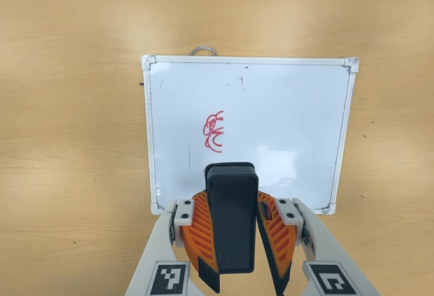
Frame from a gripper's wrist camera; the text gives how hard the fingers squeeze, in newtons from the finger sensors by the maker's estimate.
{"total": 11.6, "left": 10.5, "right": 12.7}